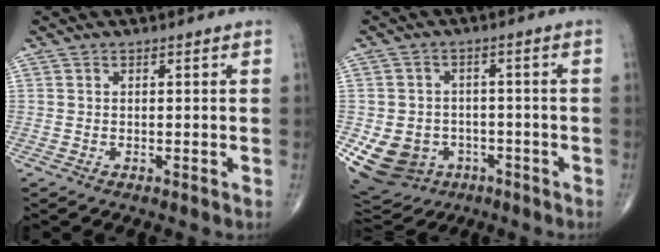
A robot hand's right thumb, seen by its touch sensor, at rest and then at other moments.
{"total": 13.1, "force": [-4.4, 11.3, 5.1], "torque": [-0.104, 0.023, -0.054]}